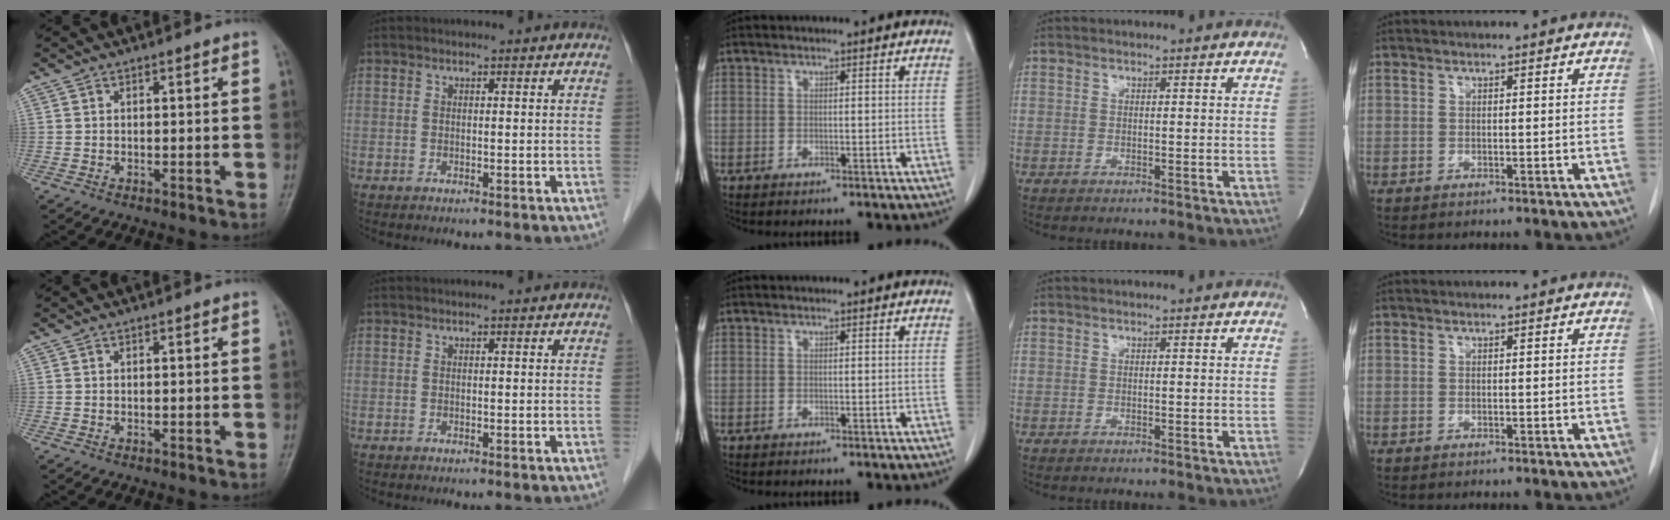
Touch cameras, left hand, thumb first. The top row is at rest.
{}